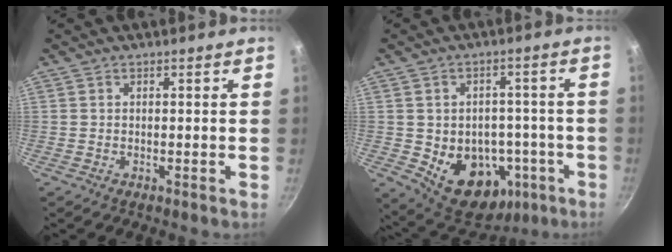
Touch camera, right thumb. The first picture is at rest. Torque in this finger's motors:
{"motor_torque": [-0.09, 0.94, 0.13, 0.03, 0.06]}